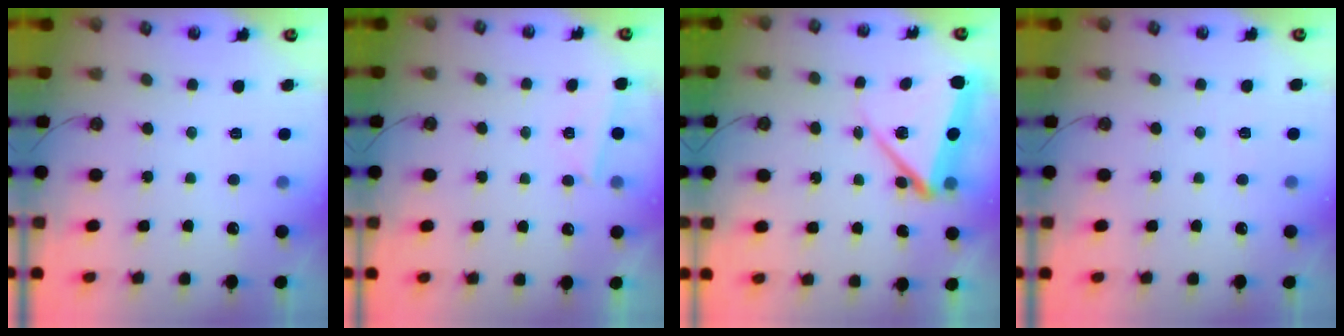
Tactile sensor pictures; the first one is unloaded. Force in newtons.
{"total": 1.6, "press": 1.6, "slide": 0.3}
{"total": 11.1, "press": 11.0, "slide": 1.5}
{"total": 2.5, "press": 1.8, "slide": 1.7}